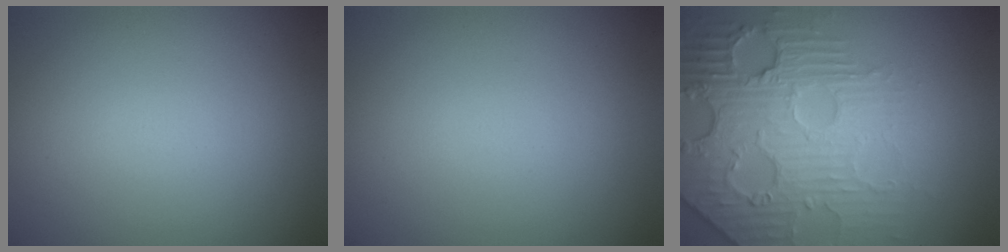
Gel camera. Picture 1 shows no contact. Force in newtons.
{"total": 0.0}
{"total": 6.7, "press": 5.5, "slide": 3.8}